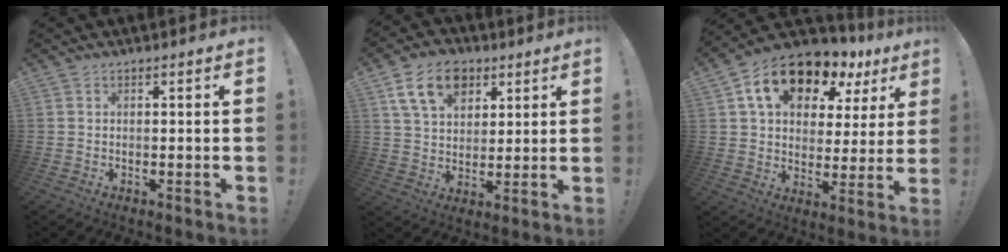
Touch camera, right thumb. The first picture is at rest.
{"total": 14.7, "force": [7.1, 10.3, 7.6], "torque": [-0.117, -0.022, 0.137]}
{"total": 16.3, "force": [9.6, 9.9, 8.6], "torque": [-0.145, -0.046, 0.175]}